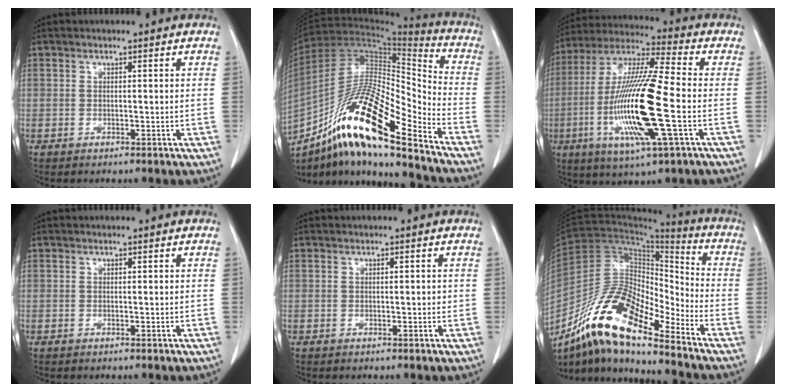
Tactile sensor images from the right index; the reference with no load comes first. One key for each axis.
{"total": 20.3, "fx": -13.1, "fy": 2.7, "fz": 15.3, "tx": -0.286, "ty": -0.011, "tz": -0.235}
{"total": 19.0, "fx": -4.1, "fy": 1.3, "fz": 18.5, "tx": -0.384, "ty": -0.016, "tz": -0.079}
{"total": 0.0}
{"total": 0.9, "fx": 0.1, "fy": 0.5, "fz": 0.8, "tx": -0.010, "ty": 0.002, "tz": 0.002}
{"total": 16.0, "fx": -11.8, "fy": 4.1, "fz": 10.1, "tx": -0.184, "ty": 0.024, "tz": -0.213}